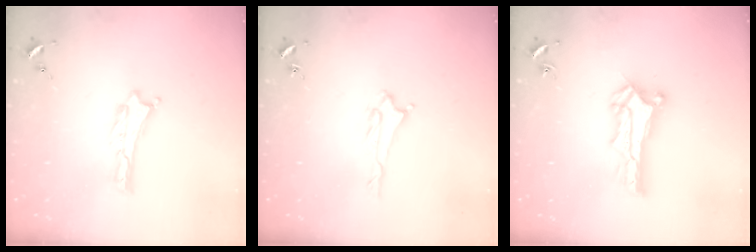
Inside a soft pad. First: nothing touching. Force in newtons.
{"total": 1.7, "press": 1.7, "slide": 0.3}
{"total": 2.7, "press": 2.7, "slide": 0.3}